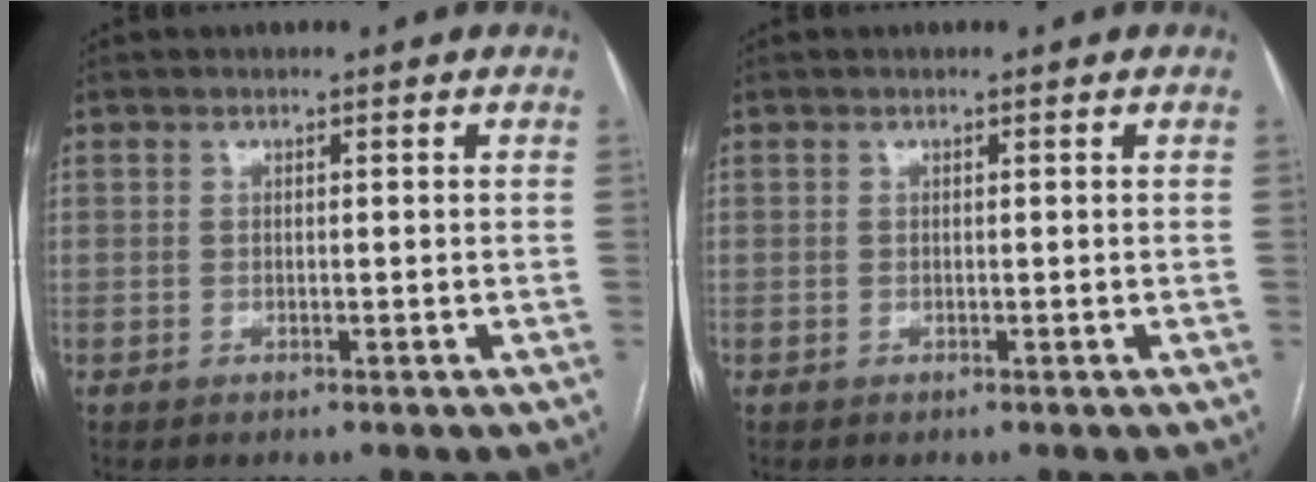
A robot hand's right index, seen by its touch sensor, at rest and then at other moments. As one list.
[{"total": 0.0}]